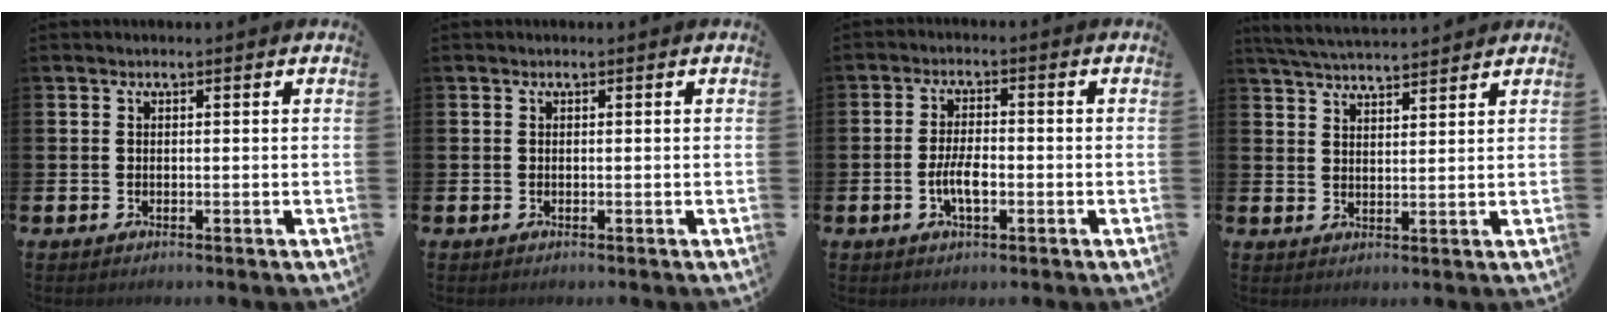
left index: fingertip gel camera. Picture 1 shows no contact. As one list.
[{"total": 0.0}, {"total": 4.0, "force": [-1.0, 1.6, 3.6], "torque": [-0.066, 0.003, -0.022]}, {"total": 4.7, "force": [4.7, 0.2, 0.7], "torque": [-0.034, -0.019, 0.086]}]